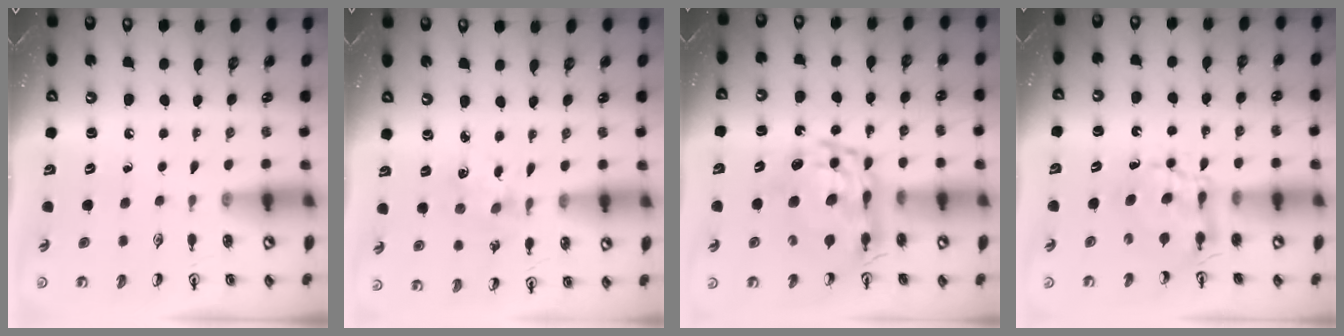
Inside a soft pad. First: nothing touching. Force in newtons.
{"total": 2.1, "press": 2.1, "slide": 0.4}
{"total": 15.5, "press": 15.4, "slide": 1.2}
{"total": 7.1, "press": 7.1, "slide": 0.2}